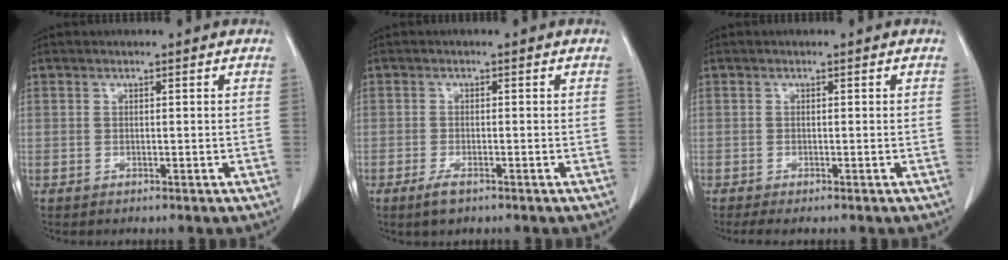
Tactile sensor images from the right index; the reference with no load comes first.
{"total": 2.5, "force": [-1.6, 0.7, 1.8], "torque": [-0.039, -0.004, -0.027]}
{"total": 1.7, "force": [-1.3, 0.2, 1.1], "torque": [-0.017, -0.006, -0.021]}